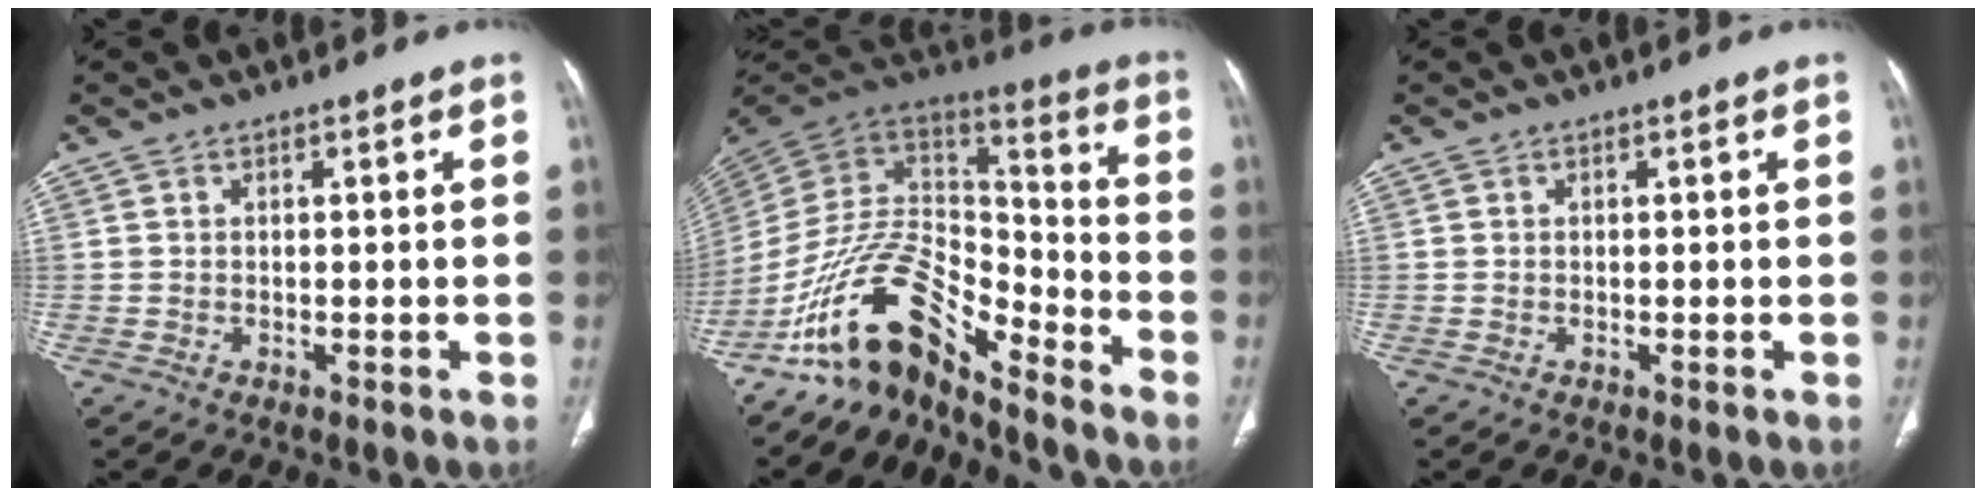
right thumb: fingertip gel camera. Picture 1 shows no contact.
{"total": 17.7, "force": [-13.2, 6.7, 9.7], "torque": [-0.155, 0.108, -0.246]}
{"total": 0.0}